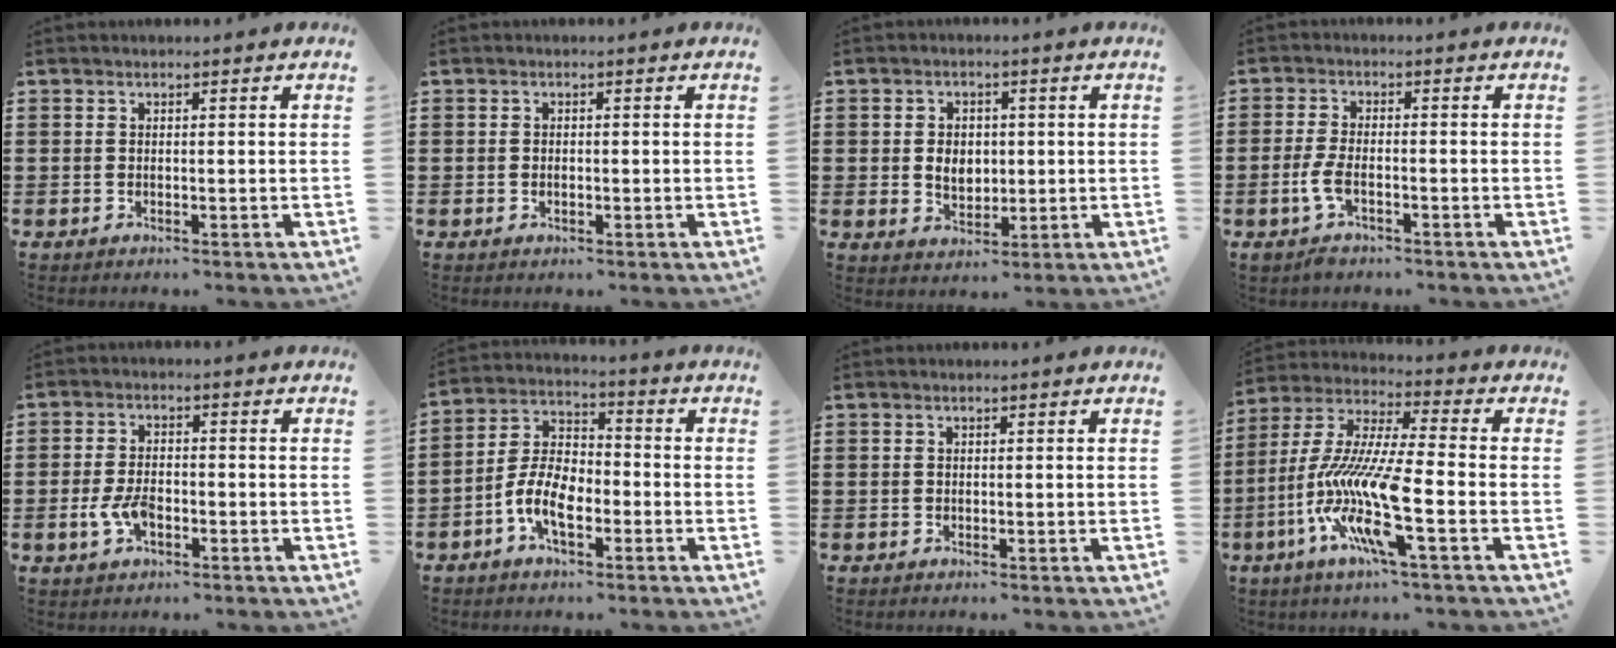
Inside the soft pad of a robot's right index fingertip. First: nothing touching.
{"total": 0.8, "force": [-0.2, 0.3, 0.8], "torque": [-0.015, -0.001, -0.002]}
{"total": 4.1, "force": [0.1, 3.2, 2.6], "torque": [-0.049, 0.008, -0.003]}
{"total": 4.0, "force": [-1.6, 1.4, 3.4], "torque": [-0.082, -0.006, -0.034]}
{"total": 4.8, "force": [-1.5, 2.5, 3.8], "torque": [-0.086, -0.001, -0.030]}
{"total": 7.9, "force": [-3.4, 3.8, 6.1], "torque": [-0.151, -0.004, -0.072]}
{"total": 0.0}
{"total": 12.9, "force": [-5.8, 1.7, 11.4], "torque": [-0.263, -0.030, -0.127]}